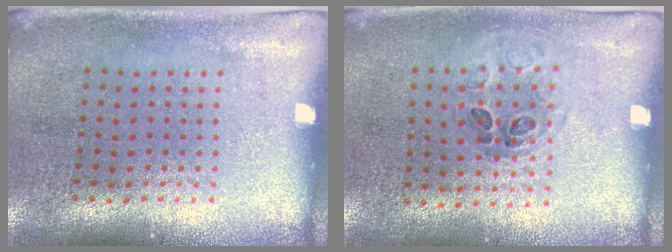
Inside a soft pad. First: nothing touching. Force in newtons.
{"total": 0.9, "press": 0.6, "slide": 0.7}